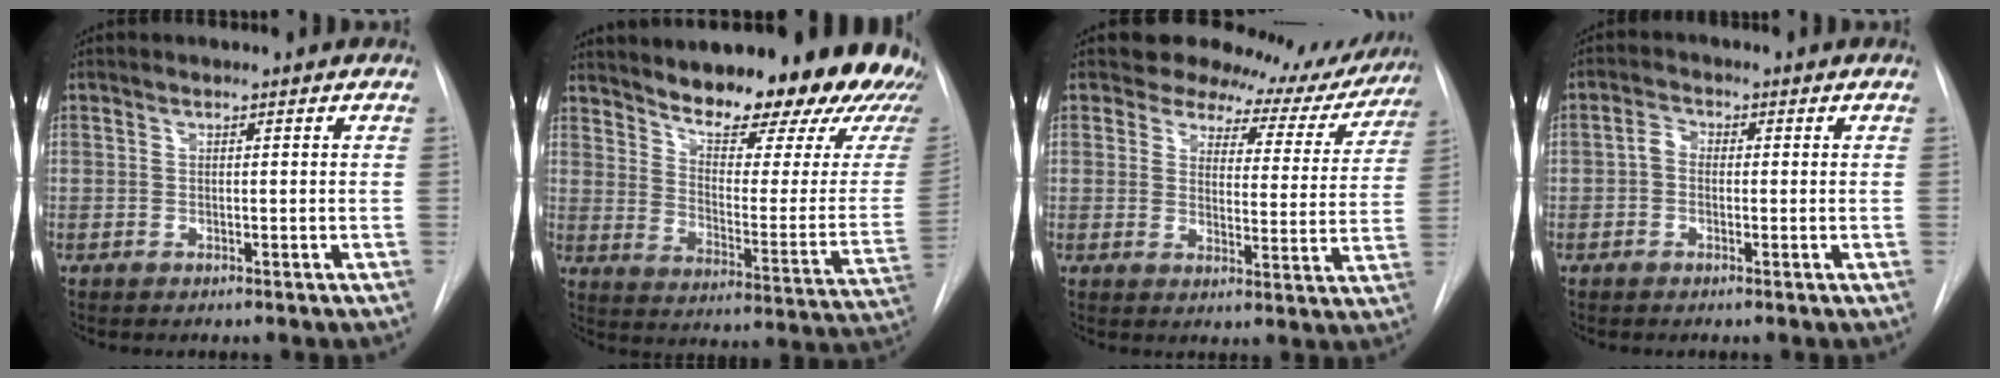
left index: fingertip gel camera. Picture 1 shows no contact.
{"total": 26.6, "force": [21.2, 4.7, 15.4], "torque": [-0.225, -0.071, 0.274]}
{"total": 12.4, "force": [11.5, 4.4, 0.7], "torque": [0.021, -0.025, 0.110]}
{"total": 2.1, "force": [-0.2, 1.6, 1.4], "torque": [-0.025, 0.011, -0.008]}